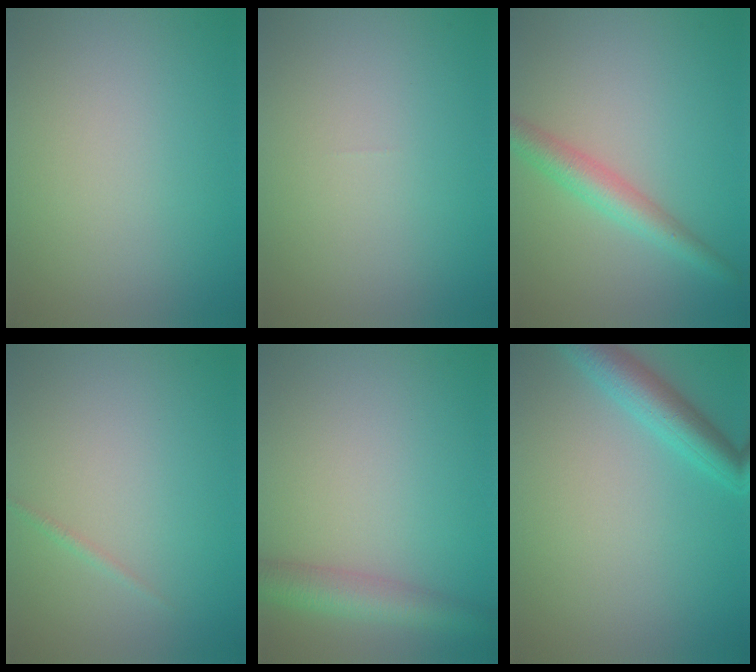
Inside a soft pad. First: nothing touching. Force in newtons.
{"total": 0.0}
{"total": 3.4, "press": 3.4, "slide": 0.2}
{"total": 0.6, "press": 0.6, "slide": 0.0}
{"total": 4.0, "press": 4.0, "slide": 0.2}
{"total": 3.9, "press": 3.9, "slide": 0.1}